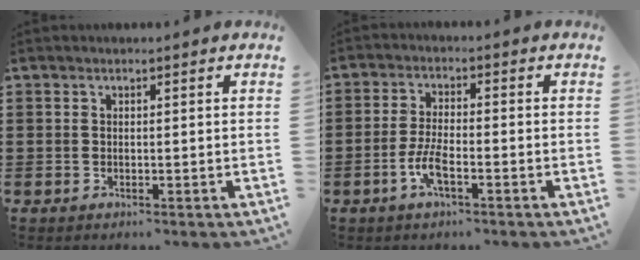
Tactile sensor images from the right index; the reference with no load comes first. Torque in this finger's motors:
{"motor_torque": [1.67, 0.47, 0.64, 0.18]}